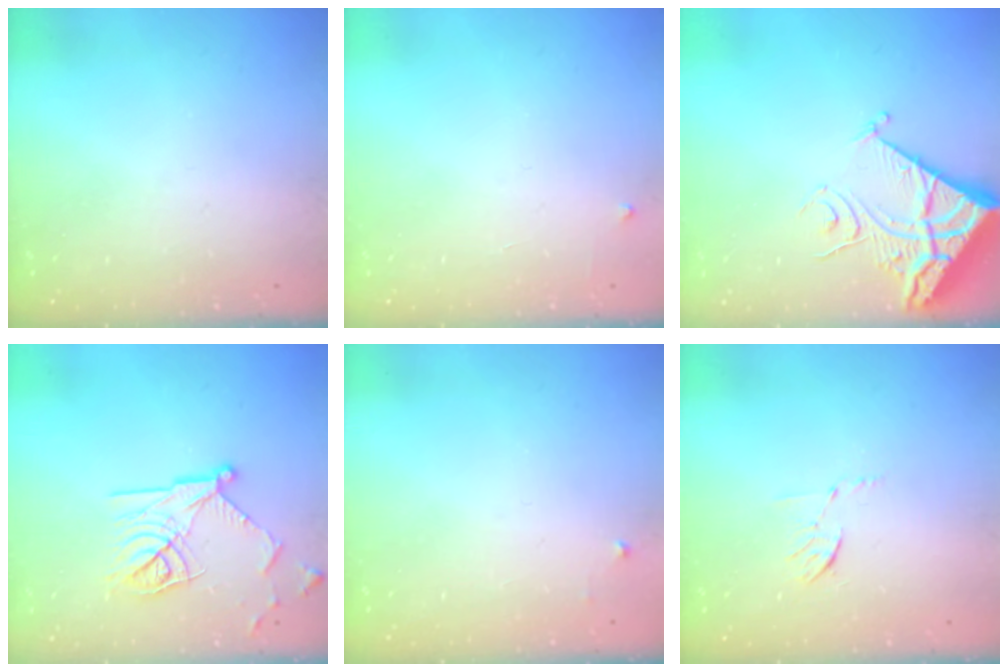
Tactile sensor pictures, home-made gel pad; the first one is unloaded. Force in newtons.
{"total": 2.3, "press": 2.3, "slide": 0.3}
{"total": 11.3, "press": 11.3, "slide": 1.4}
{"total": 16.1, "press": 16.1, "slide": 0.6}
{"total": 2.5, "press": 2.5, "slide": 0.4}
{"total": 5.7, "press": 5.5, "slide": 1.5}